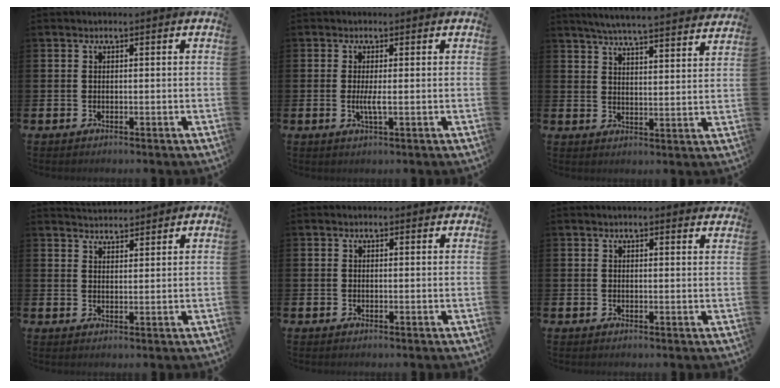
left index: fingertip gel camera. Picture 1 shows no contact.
{"total": 2.0, "force": [-0.1, 0.3, 2.0], "torque": [-0.046, -0.002, -0.001]}
{"total": 6.0, "force": [5.8, 0.0, 1.5], "torque": [-0.047, -0.039, 0.102]}
{"total": 3.4, "force": [3.4, 0.4, -0.1], "torque": [-0.006, -0.016, 0.062]}
{"total": 0.5, "force": [0.4, 0.3, 0.2], "torque": [0.003, 0.000, 0.005]}
{"total": 1.6, "force": [1.6, 0.0, 0.0], "torque": [0.006, -0.010, 0.028]}